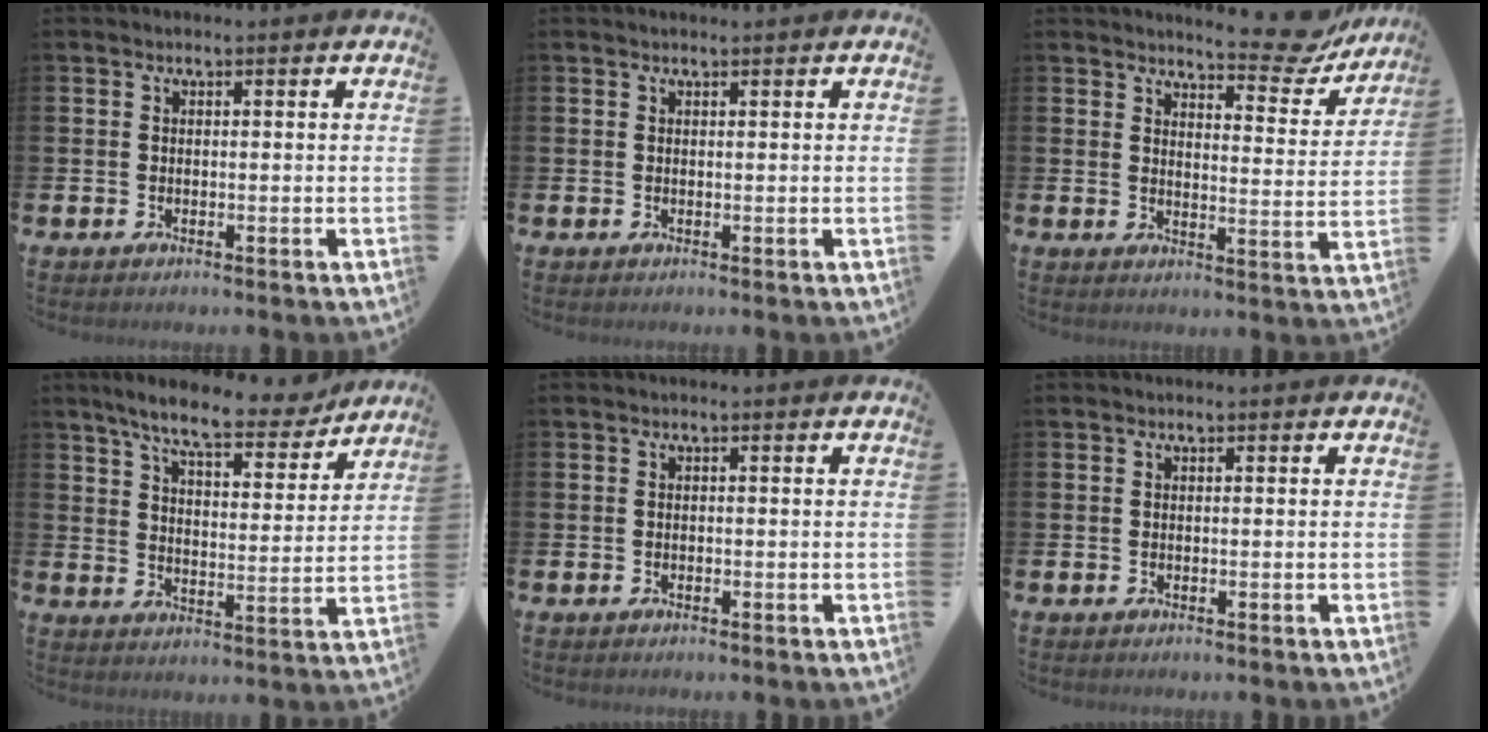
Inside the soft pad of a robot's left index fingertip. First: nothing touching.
{"total": 0.0}
{"total": 6.8, "force": [6.4, 1.5, 2.0], "torque": [-0.029, -0.043, 0.109]}
{"total": 8.6, "force": [7.5, 1.7, 3.9], "torque": [-0.088, -0.038, 0.126]}
{"total": 0.0}
{"total": 0.0}